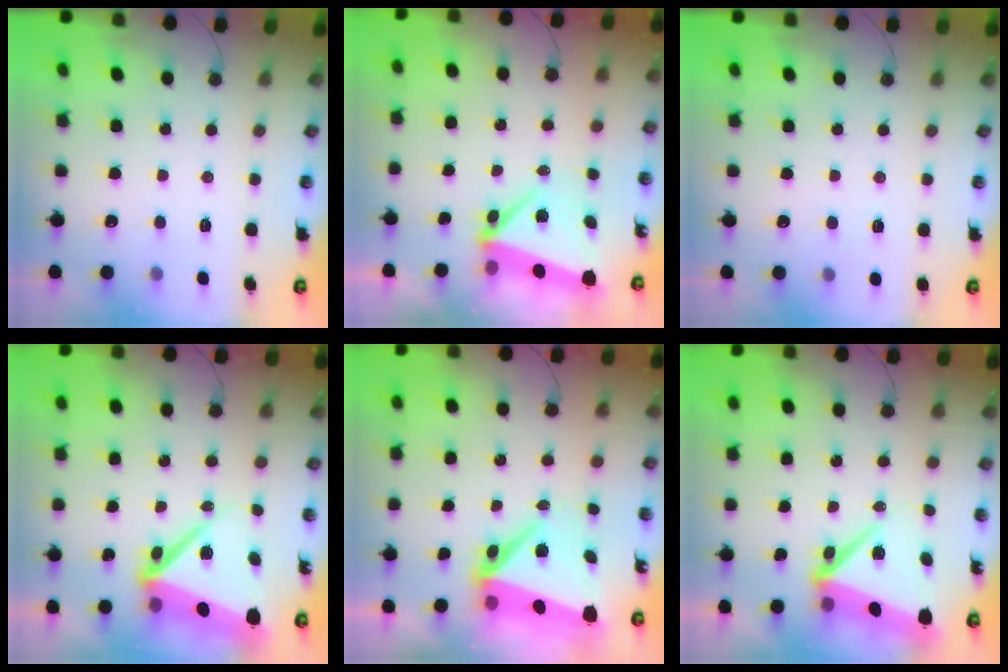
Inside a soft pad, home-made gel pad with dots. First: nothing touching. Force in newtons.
{"total": 6.9, "press": 5.3, "slide": 4.4}
{"total": 2.6, "press": 1.9, "slide": 1.8}
{"total": 11.0, "press": 10.8, "slide": 1.8}
{"total": 8.3, "press": 8.1, "slide": 2.0}
{"total": 7.5, "press": 7.3, "slide": 1.8}